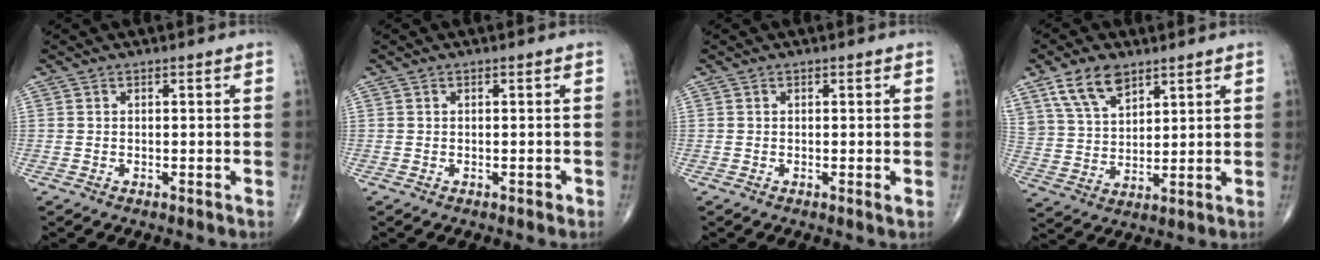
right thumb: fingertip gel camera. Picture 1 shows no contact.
{"total": 0.6, "force": [-0.3, 0.4, 0.4], "torque": [0.001, 0.002, -0.005]}
{"total": 1.4, "force": [-0.3, 0.2, 1.3], "torque": [-0.017, -0.005, -0.005]}
{"total": 9.8, "force": [6.2, 5.3, 5.4], "torque": [-0.090, -0.023, 0.127]}